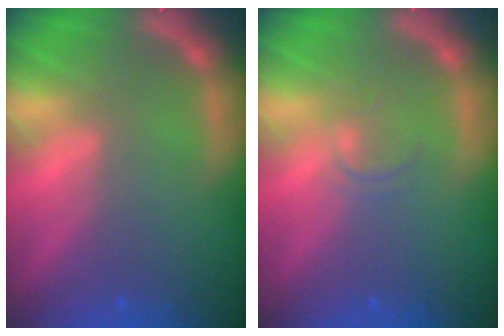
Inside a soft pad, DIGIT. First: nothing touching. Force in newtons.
{"total": 1.4}